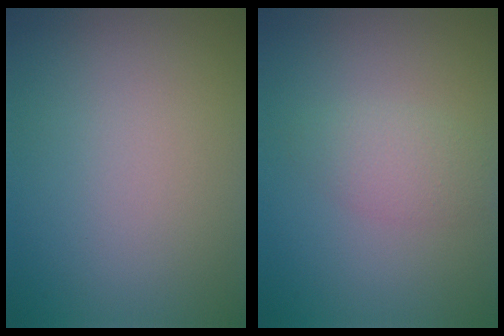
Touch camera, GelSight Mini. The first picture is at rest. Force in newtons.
{"total": 2.2, "press": 2.2, "slide": 0.1}